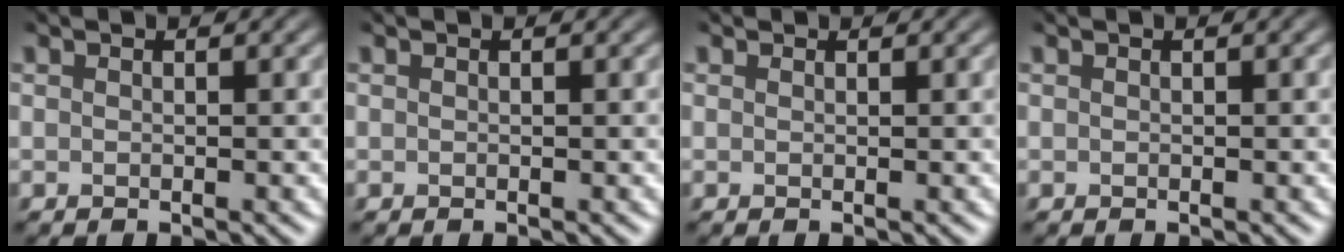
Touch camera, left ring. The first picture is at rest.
{"total": 0.0}
{"total": 1.1, "force": [-0.3, -0.5, -0.9], "torque": [0.003, 0.000, 0.001]}
{"total": 0.7, "force": [0.2, 0.3, 0.6], "torque": [-0.005, 0.007, -0.001]}